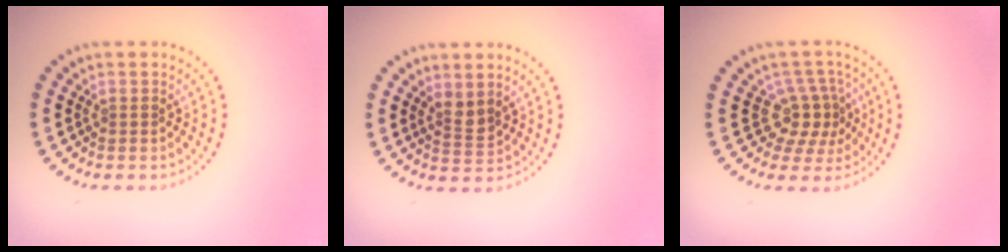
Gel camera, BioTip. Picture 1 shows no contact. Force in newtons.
{"total": 1.7, "press": 1.4, "slide": 1.1}
{"total": 3.4, "press": 2.5, "slide": 2.3}